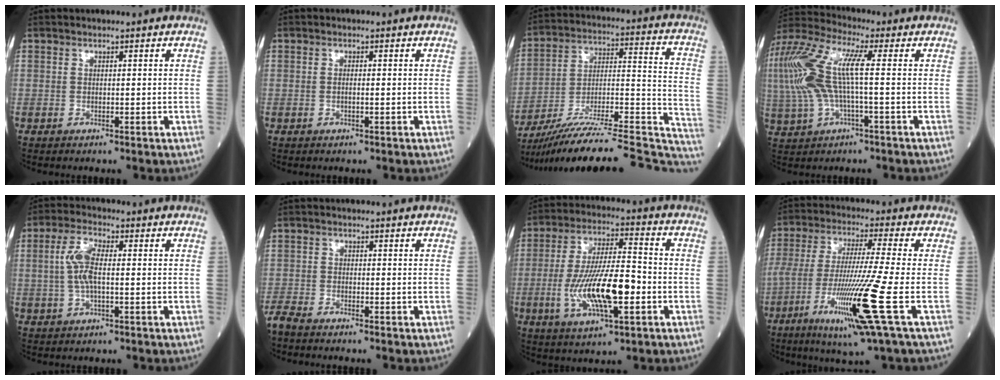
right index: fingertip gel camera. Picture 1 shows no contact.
{"total": 0.8, "force": [0.0, 0.1, 0.8], "torque": [-0.017, 0.001, 0.001]}
{"total": 32.3, "force": [-28.8, 1.9, 14.5], "torque": [-0.150, -0.013, -0.416]}
{"total": 14.7, "force": [0.7, 3.8, 14.1], "torque": [-0.334, 0.029, 0.012]}
{"total": 5.6, "force": [0.2, 1.4, 5.4], "torque": [-0.125, 0.008, 0.003]}
{"total": 3.6, "force": [-3.3, 0.0, 1.4], "torque": [-0.027, -0.009, -0.059]}
{"total": 14.1, "force": [-3.3, 3.0, 13.3], "torque": [-0.264, -0.003, -0.055]}
{"total": 15.5, "force": [-5.8, -1.6, 14.3], "torque": [-0.297, -0.038, -0.111]}